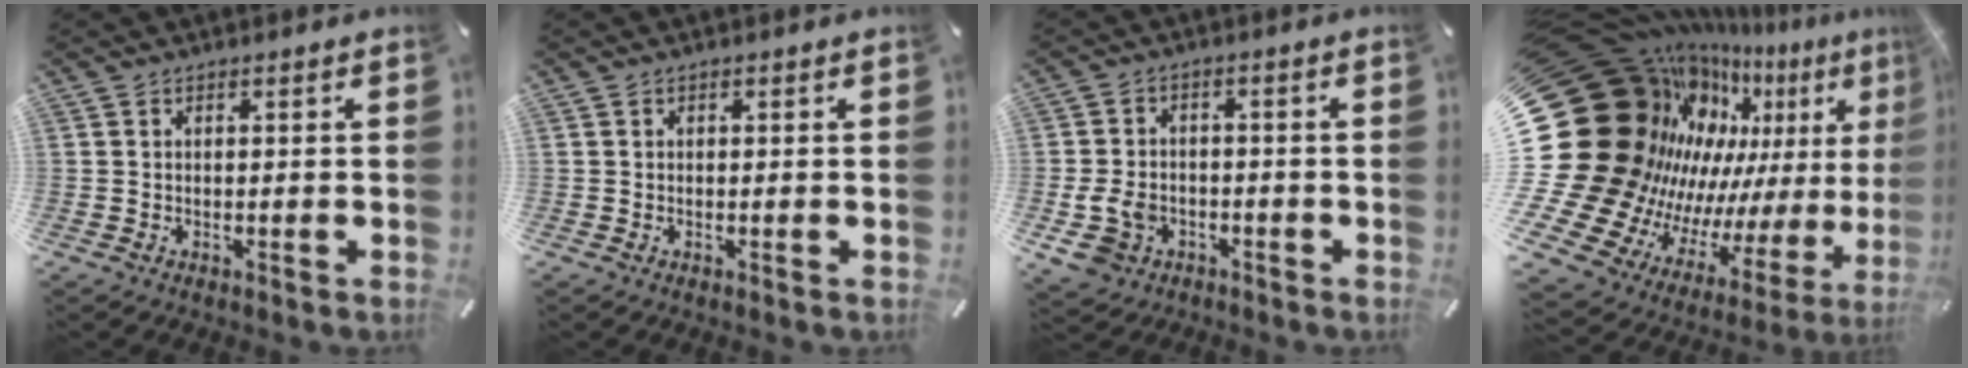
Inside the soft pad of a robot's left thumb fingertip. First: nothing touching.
{"total": 0.0}
{"total": 8.2, "force": [-3.0, 6.4, 4.1], "torque": [-0.108, 0.011, -0.056]}
{"total": 31.6, "force": [6.8, 23.3, 20.2], "torque": [-0.298, -0.134, 0.205]}